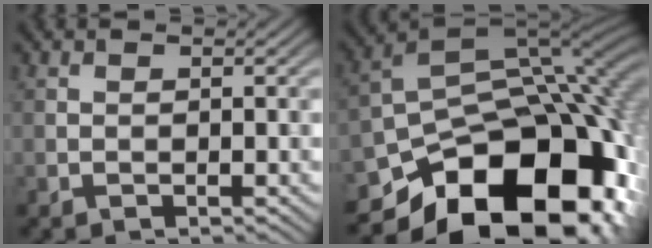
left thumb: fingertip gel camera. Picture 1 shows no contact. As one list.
[{"total": 20.7, "force": [-9.5, 12.4, 13.6], "torque": [-0.213, -0.038, -0.136]}]